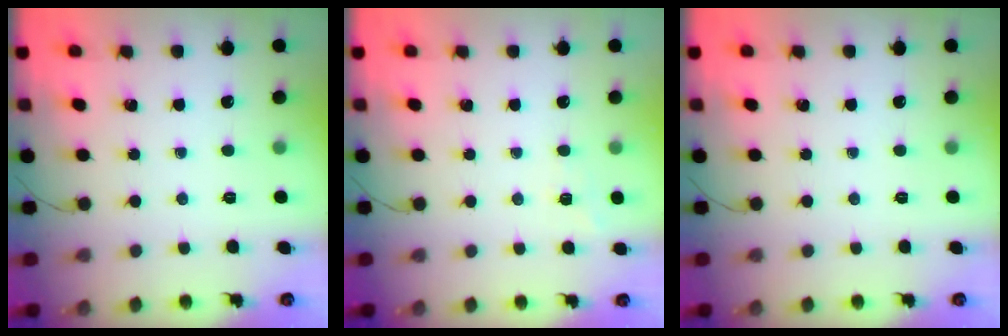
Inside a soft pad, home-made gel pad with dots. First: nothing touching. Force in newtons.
{"total": 2.8, "press": 2.4, "slide": 1.6}
{"total": 0.0}